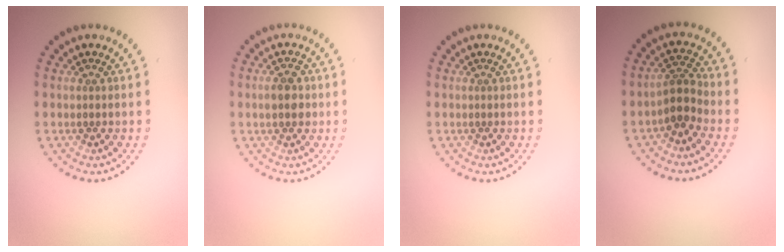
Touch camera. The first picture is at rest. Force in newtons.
{"total": 2.7, "press": 2.7, "slide": 0.1}
{"total": 0.0}
{"total": 2.5, "press": 2.1, "slide": 1.4}